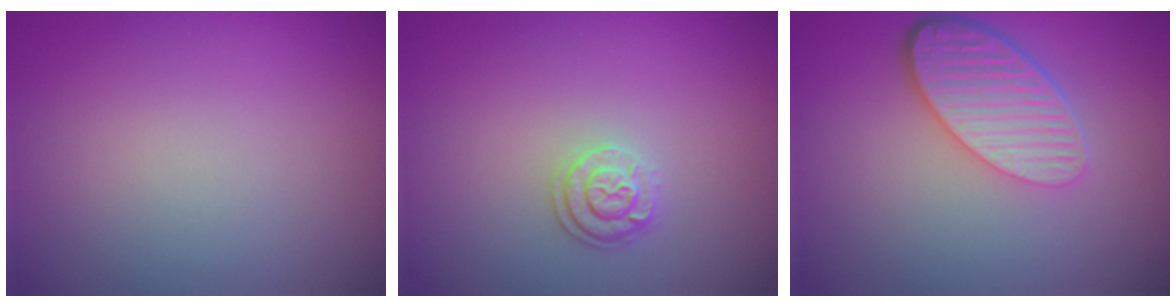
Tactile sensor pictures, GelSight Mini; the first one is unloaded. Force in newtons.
{"total": 2.1, "press": 1.8, "slide": 1.2}
{"total": 5.3, "press": 3.9, "slide": 3.6}